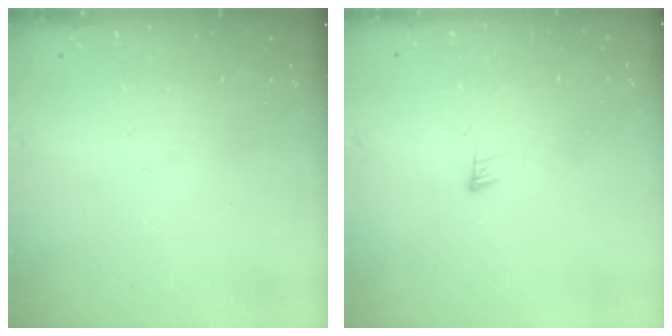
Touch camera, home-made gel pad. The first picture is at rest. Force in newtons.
{"total": 3.3, "press": 3.3, "slide": 0.2}